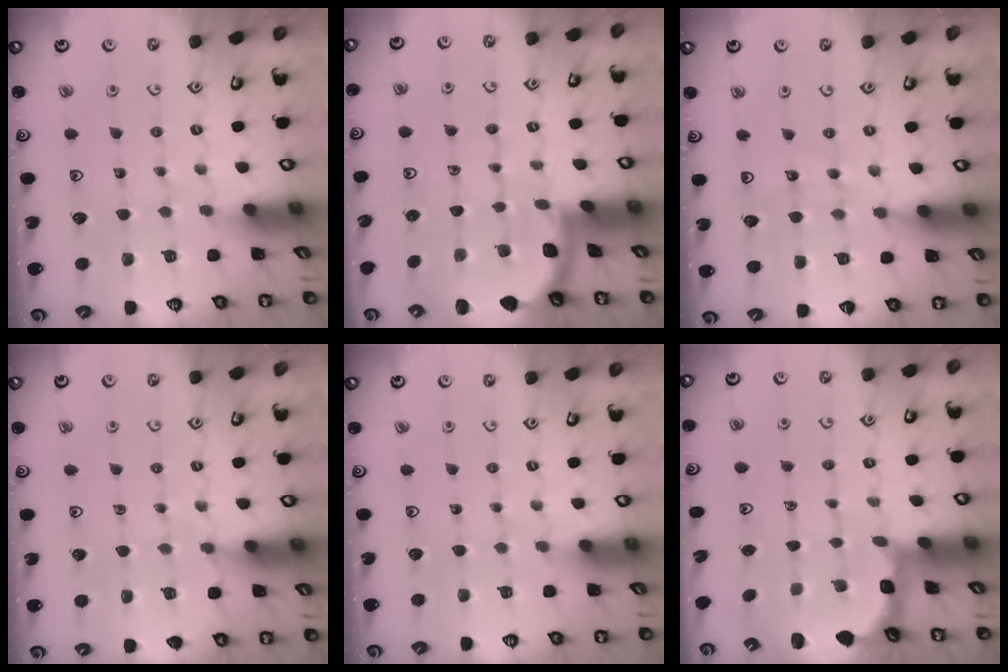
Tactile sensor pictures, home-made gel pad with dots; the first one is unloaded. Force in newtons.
{"total": 1.9, "press": 1.9, "slide": 0.0}
{"total": 9.1, "press": 8.8, "slide": 2.1}
{"total": 6.0, "press": 6.0, "slide": 0.7}
{"total": 0.0}
{"total": 2.8, "press": 2.3, "slide": 1.7}